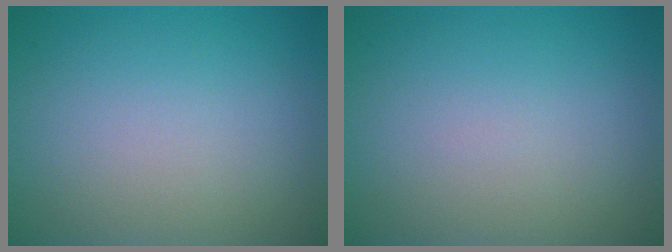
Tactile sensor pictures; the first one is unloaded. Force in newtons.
{"total": 0.0}